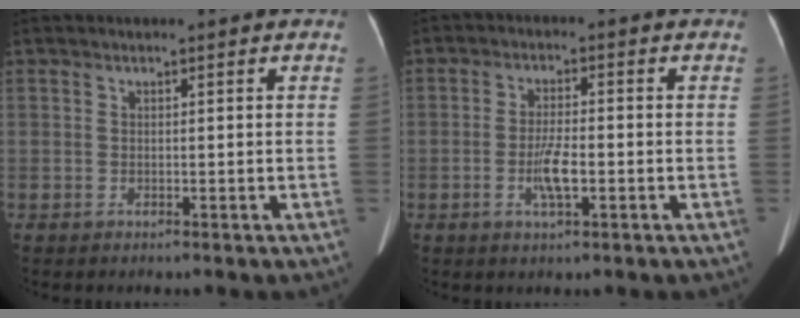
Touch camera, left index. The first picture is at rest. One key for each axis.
{"total": 4.5, "fx": -1.4, "fy": 0.9, "fz": 4.2, "tx": -0.084, "ty": 0.000, "tz": -0.023}